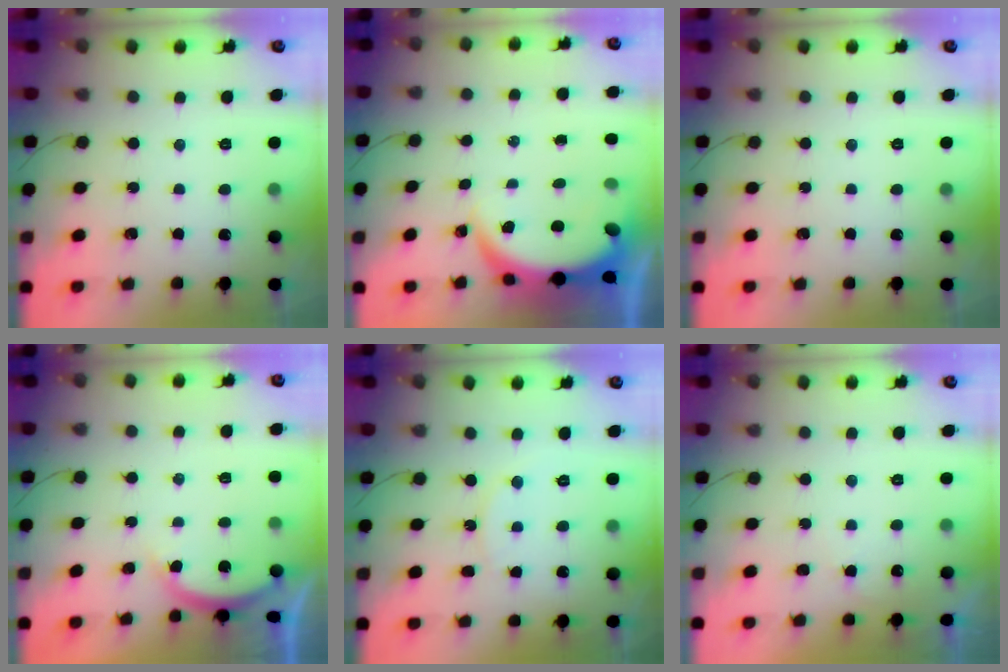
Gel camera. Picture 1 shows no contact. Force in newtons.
{"total": 5.3, "press": 5.3, "slide": 0.5}
{"total": 0.0}
{"total": 4.0, "press": 4.0, "slide": 0.6}
{"total": 8.9, "press": 8.9, "slide": 0.5}
{"total": 3.0, "press": 3.0, "slide": 0.0}